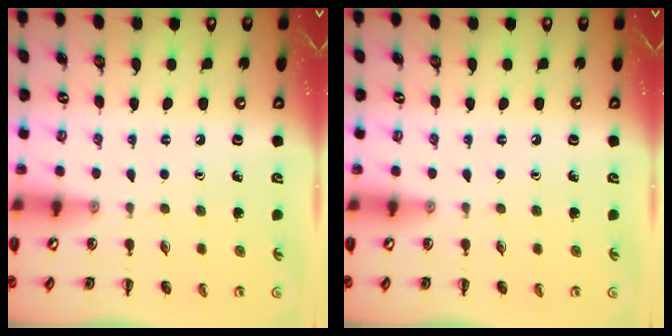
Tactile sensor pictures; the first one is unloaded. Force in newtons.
{"total": 0.0}